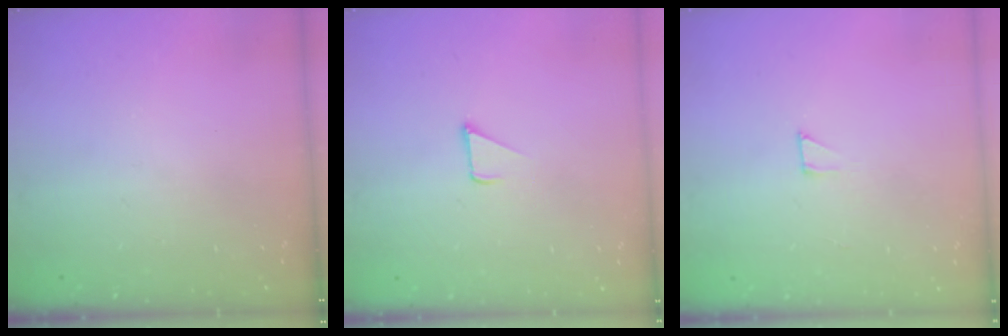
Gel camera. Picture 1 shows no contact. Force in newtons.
{"total": 1.7, "press": 1.7, "slide": 0.1}
{"total": 1.9, "press": 1.9, "slide": 0.1}